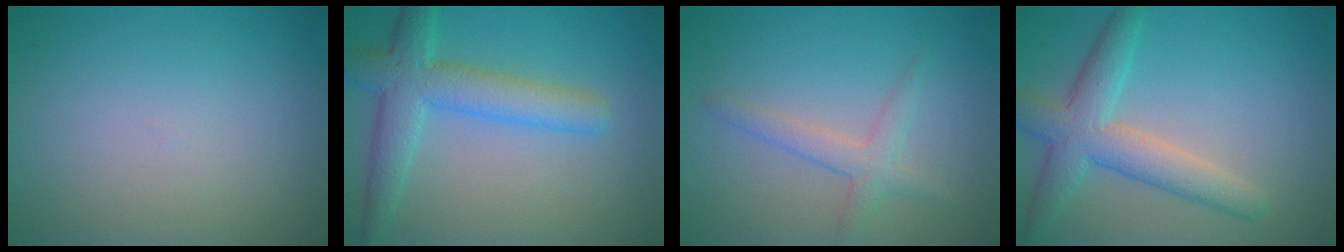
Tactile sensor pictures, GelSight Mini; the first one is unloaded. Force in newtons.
{"total": 5.3, "press": 5.3, "slide": 0.2}
{"total": 2.3, "press": 2.3, "slide": 0.1}
{"total": 5.1, "press": 5.1, "slide": 0.1}